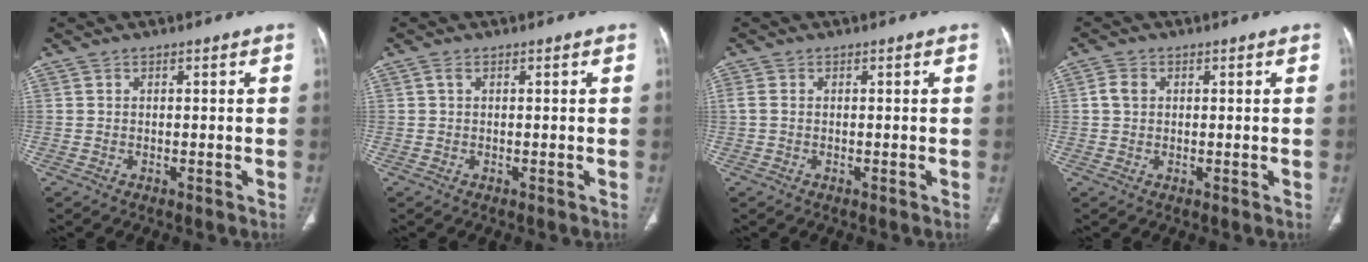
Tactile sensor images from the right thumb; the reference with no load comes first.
{"total": 0.7, "force": [0.2, 0.4, 0.5], "torque": [-0.015, 0.005, 0.002]}
{"total": 1.3, "force": [0.1, 1.0, 0.9], "torque": [-0.030, 0.003, 0.001]}
{"total": 2.5, "force": [0.5, 1.9, 1.4], "torque": [-0.028, 0.004, 0.008]}